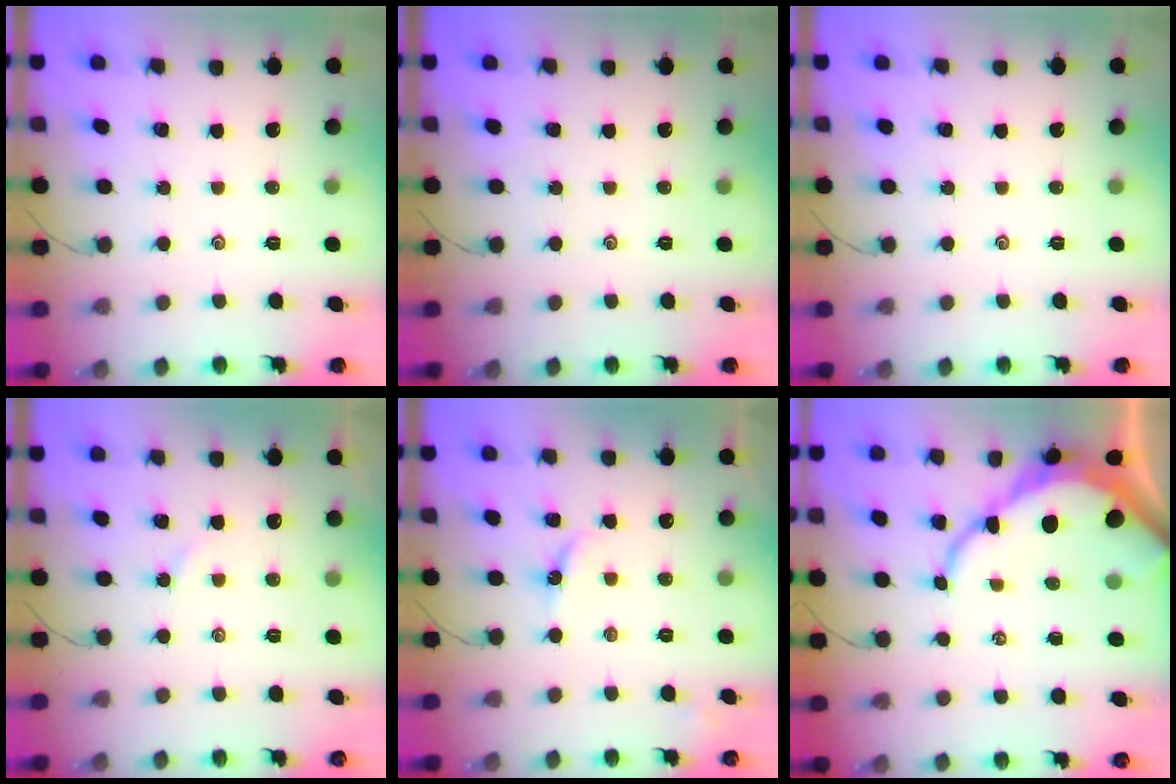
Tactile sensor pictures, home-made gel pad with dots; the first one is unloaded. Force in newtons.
{"total": 0.0}
{"total": 0.0}
{"total": 2.2, "press": 2.2, "slide": 0.3}
{"total": 4.6, "press": 4.5, "slide": 0.4}
{"total": 11.7, "press": 11.6, "slide": 1.4}